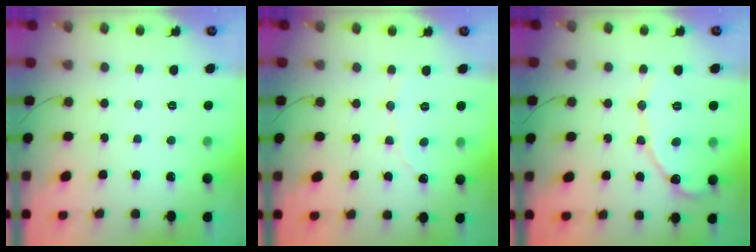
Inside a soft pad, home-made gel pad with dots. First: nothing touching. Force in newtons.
{"total": 1.7, "press": 1.7, "slide": 0.1}
{"total": 11.8, "press": 11.8, "slide": 0.9}